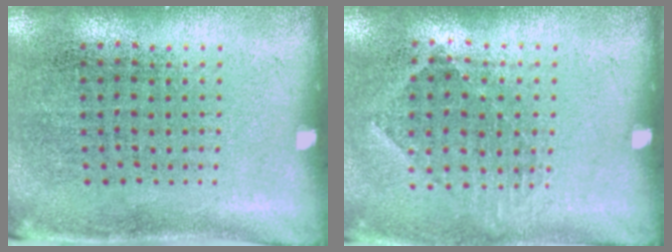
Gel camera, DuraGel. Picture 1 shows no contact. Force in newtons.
{"total": 0.8, "press": 0.7, "slide": 0.4}